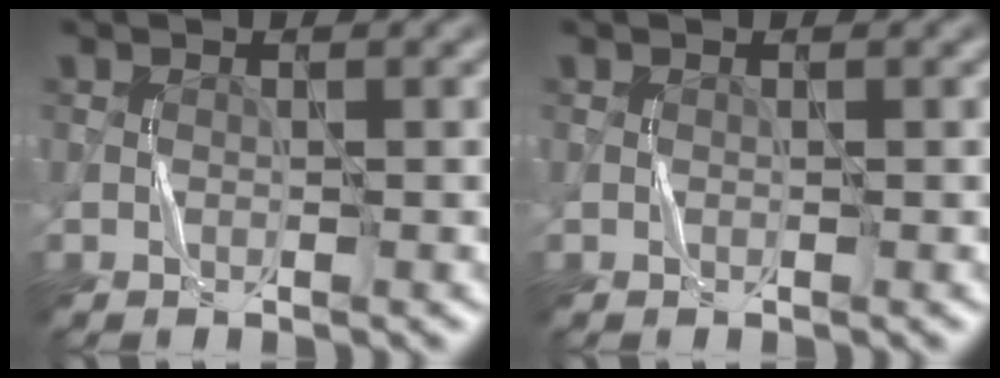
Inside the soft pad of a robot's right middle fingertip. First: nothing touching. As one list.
[{"total": 0.0}]